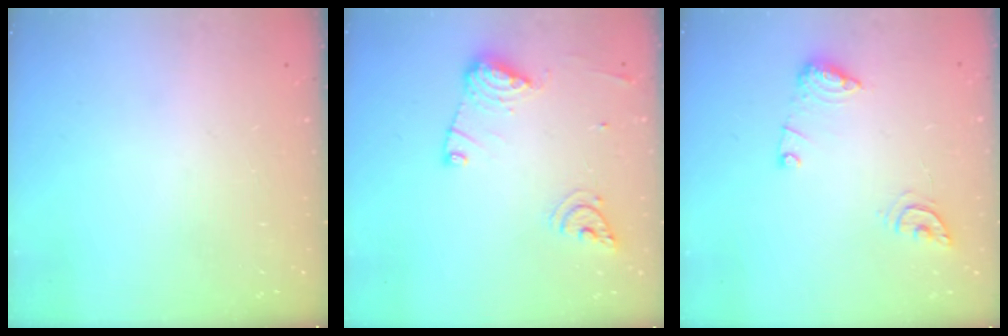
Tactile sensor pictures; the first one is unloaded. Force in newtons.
{"total": 12.6, "press": 12.5, "slide": 1.2}
{"total": 10.2, "press": 10.1, "slide": 1.2}